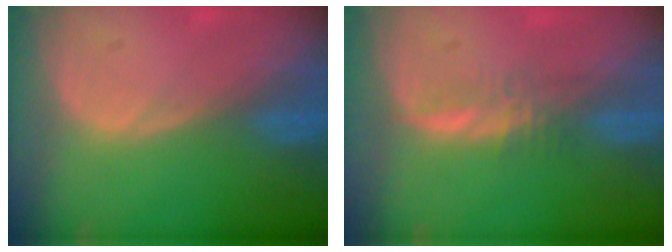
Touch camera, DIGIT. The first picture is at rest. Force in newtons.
{"total": 2.3, "press": 2.2, "slide": 0.6}